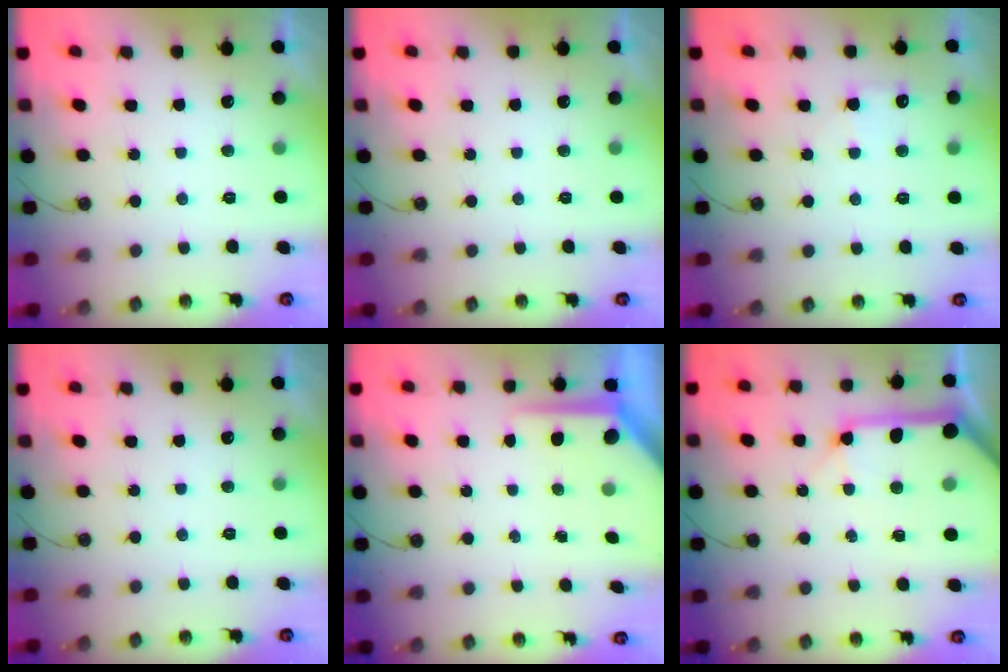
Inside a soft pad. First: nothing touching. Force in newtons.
{"total": 0.0}
{"total": 4.7, "press": 4.6, "slide": 0.6}
{"total": 0.0}
{"total": 7.2, "press": 7.2, "slide": 0.7}
{"total": 15.3, "press": 15.1, "slide": 2.5}